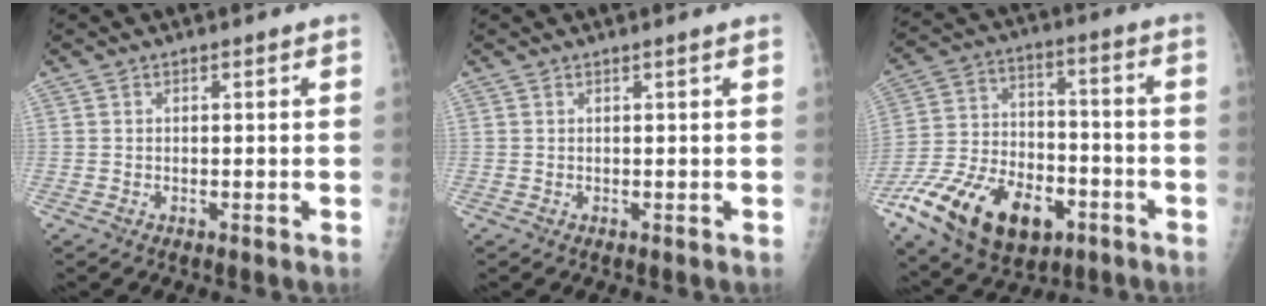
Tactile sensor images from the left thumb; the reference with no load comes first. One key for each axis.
{"total": 0.0}
{"total": 23.2, "fx": -11.3, "fy": 13.5, "fz": 15.0, "tx": -0.300, "ty": 0.034, "tz": -0.193}